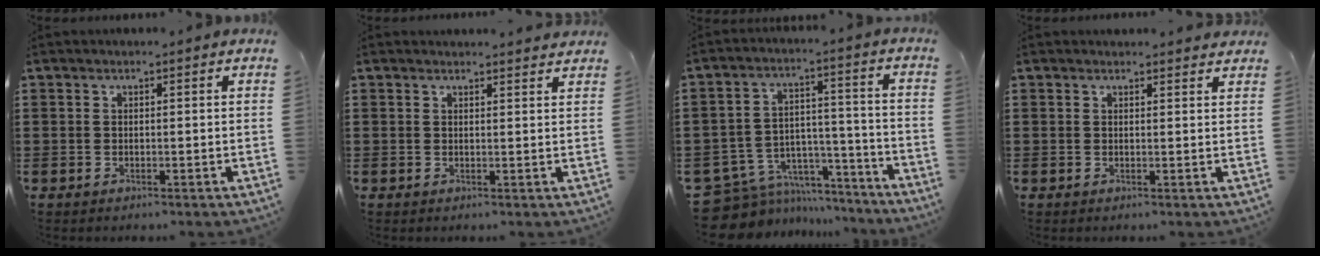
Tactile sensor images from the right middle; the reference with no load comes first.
{"total": 1.4, "force": [1.3, 0.1, -0.2], "torque": [0.007, -0.005, 0.025]}
{"total": 8.3, "force": [-6.9, 4.3, 1.8], "torque": [-0.054, 0.016, -0.134]}
{"total": 1.1, "force": [1.1, 0.3, -0.1], "torque": [0.014, -0.007, 0.019]}